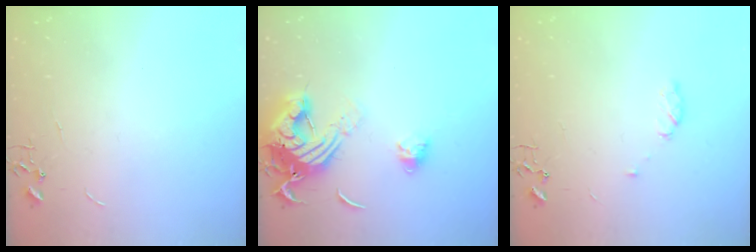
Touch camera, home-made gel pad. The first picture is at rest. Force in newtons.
{"total": 17.0, "press": 16.9, "slide": 1.7}
{"total": 5.3, "press": 5.2, "slide": 0.7}